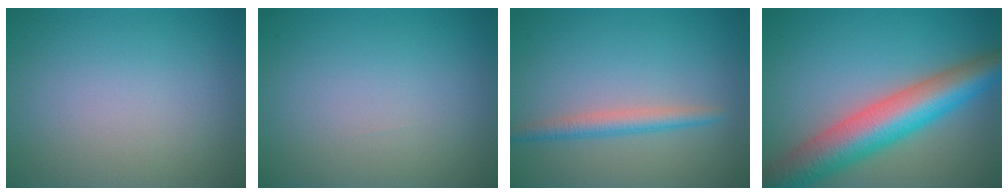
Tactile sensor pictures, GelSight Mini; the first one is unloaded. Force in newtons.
{"total": 0.0}
{"total": 2.3, "press": 2.3, "slide": 0.1}
{"total": 9.4, "press": 9.4, "slide": 0.1}